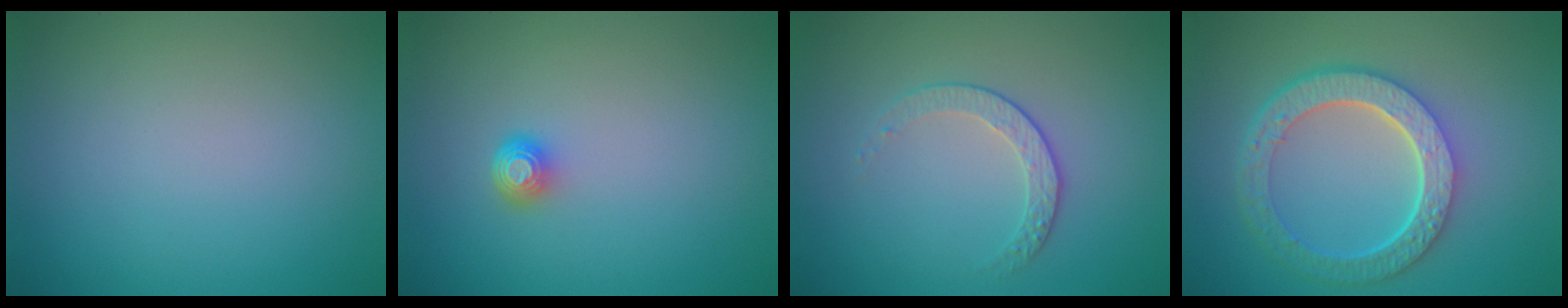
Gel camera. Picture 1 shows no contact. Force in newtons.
{"total": 1.5, "press": 1.1, "slide": 1.1}
{"total": 1.8, "press": 1.3, "slide": 1.3}
{"total": 6.2, "press": 4.7, "slide": 4.1}